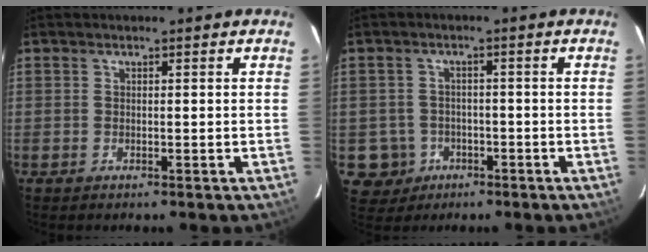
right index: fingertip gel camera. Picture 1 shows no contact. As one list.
[{"total": 5.9, "force": [-2.2, 5.4, 0.5], "torque": [-0.026, 0.018, -0.023]}]